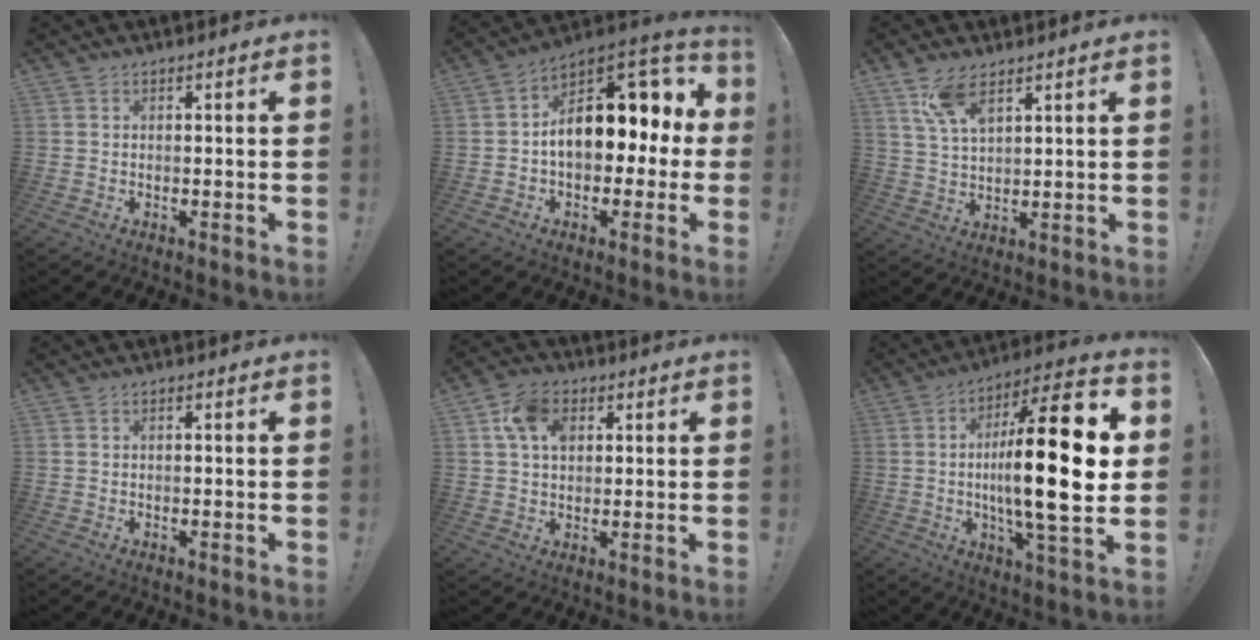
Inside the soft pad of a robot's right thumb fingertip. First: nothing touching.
{"total": 16.8, "force": [1.8, 10.9, 12.7], "torque": [-0.155, -0.002, 0.036]}
{"total": 8.4, "force": [5.5, 3.1, 5.5], "torque": [-0.093, -0.025, 0.102]}
{"total": 0.0}
{"total": 10.1, "force": [3.6, 7.1, 6.1], "torque": [-0.095, 0.003, 0.070]}
{"total": 26.3, "force": [0.7, 6.8, 25.4], "torque": [-0.425, -0.011, -0.002]}